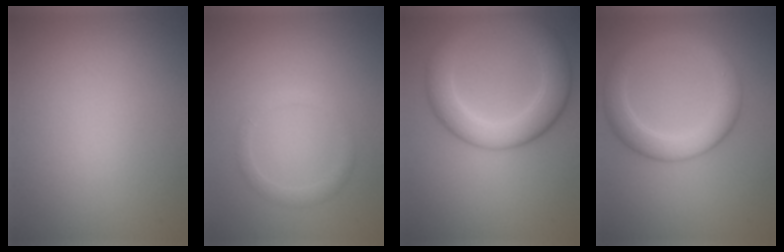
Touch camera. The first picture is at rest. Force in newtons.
{"total": 1.3, "press": 1.3, "slide": 0.0}
{"total": 6.2, "press": 6.1, "slide": 0.1}
{"total": 4.8, "press": 4.8, "slide": 0.4}